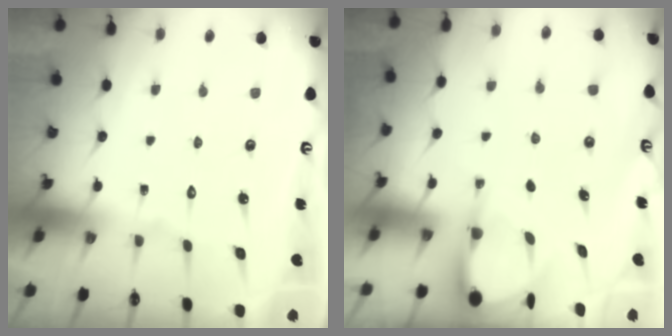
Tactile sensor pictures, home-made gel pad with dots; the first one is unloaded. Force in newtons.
{"total": 3.9, "press": 3.9, "slide": 0.3}